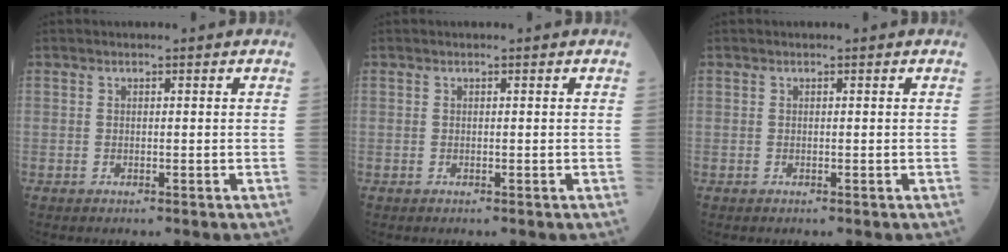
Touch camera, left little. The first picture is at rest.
{"total": 0.0}
{"total": 0.0}